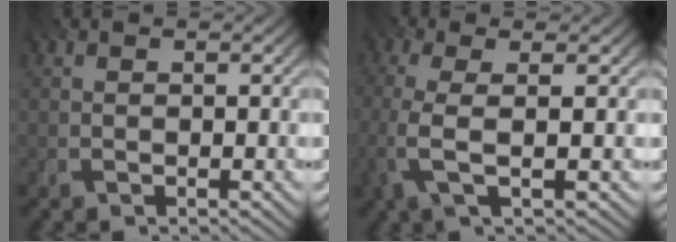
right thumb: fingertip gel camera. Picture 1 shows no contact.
{"total": 5.0, "force": [-1.2, 1.3, 4.7], "torque": [-0.105, 0.002, -0.032]}